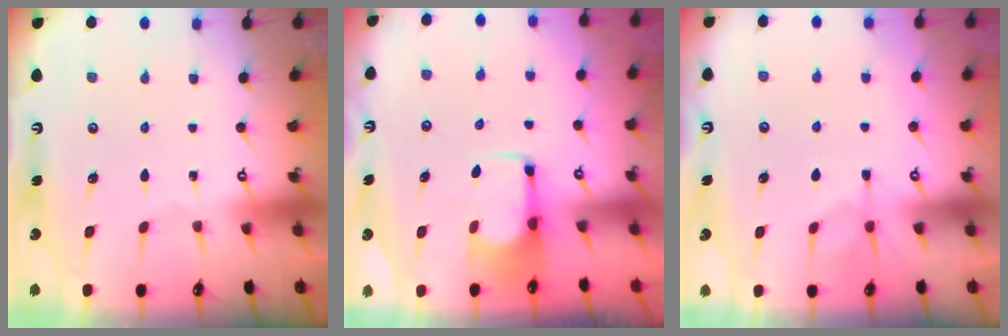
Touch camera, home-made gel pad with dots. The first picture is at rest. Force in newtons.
{"total": 2.7, "press": 2.5, "slide": 1.1}
{"total": 2.6, "press": 2.3, "slide": 1.2}